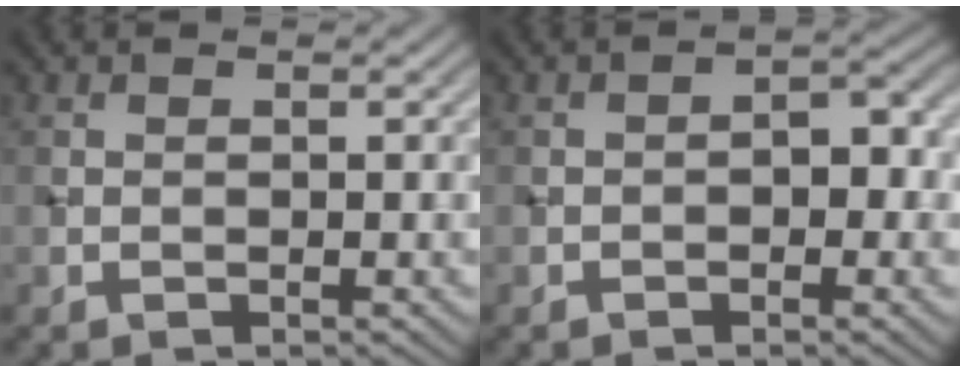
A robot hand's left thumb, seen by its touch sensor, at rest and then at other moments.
{"total": 2.8, "force": [-0.7, 1.6, 2.2], "torque": [-0.030, 0.002, -0.015]}